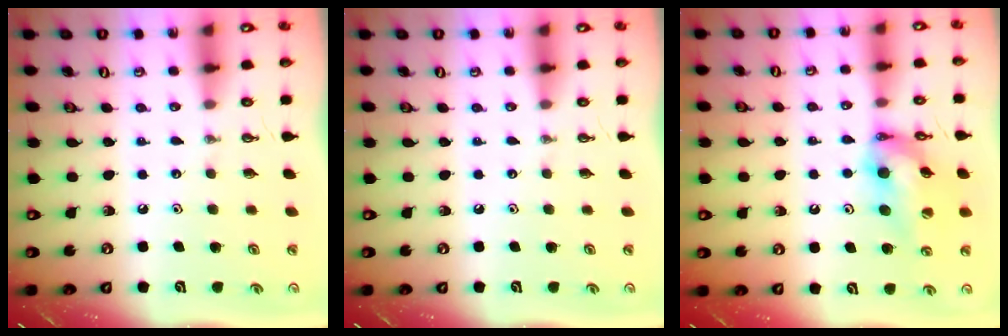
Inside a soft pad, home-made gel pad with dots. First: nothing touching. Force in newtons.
{"total": 0.0}
{"total": 14.5, "press": 13.0, "slide": 6.3}